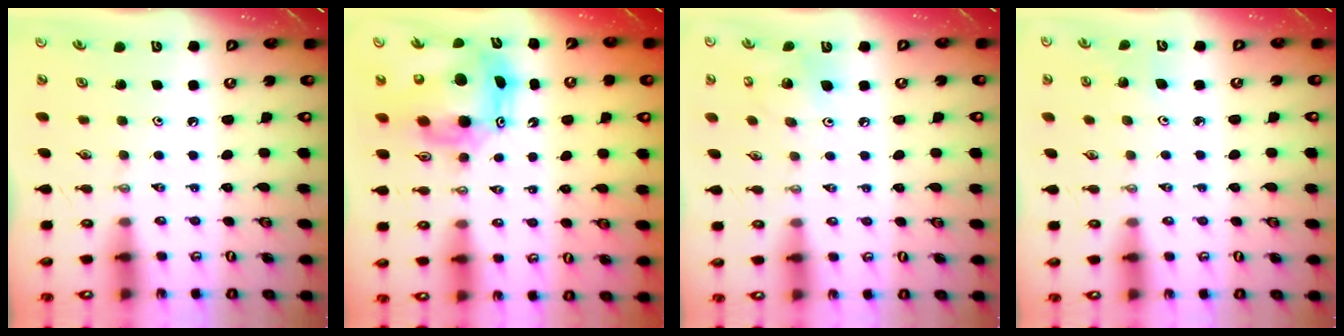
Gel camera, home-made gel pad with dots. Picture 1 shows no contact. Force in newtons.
{"total": 12.7, "press": 12.7, "slide": 1.3}
{"total": 9.3, "press": 9.2, "slide": 1.6}
{"total": 2.8, "press": 2.6, "slide": 1.2}